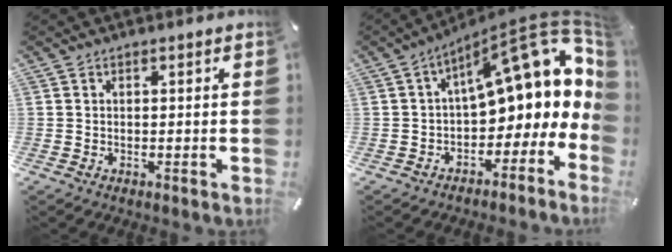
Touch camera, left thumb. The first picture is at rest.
{"total": 18.2, "force": [6.8, 8.4, 14.7], "torque": [-0.188, -0.060, 0.111]}